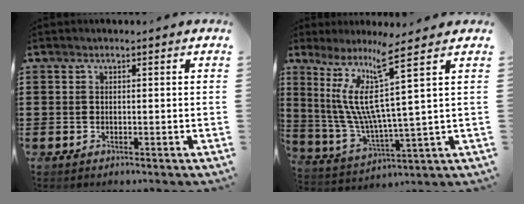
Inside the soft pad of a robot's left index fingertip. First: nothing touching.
{"total": 11.1, "force": [5.8, 0.3, 9.4], "torque": [-0.222, -0.043, 0.088]}